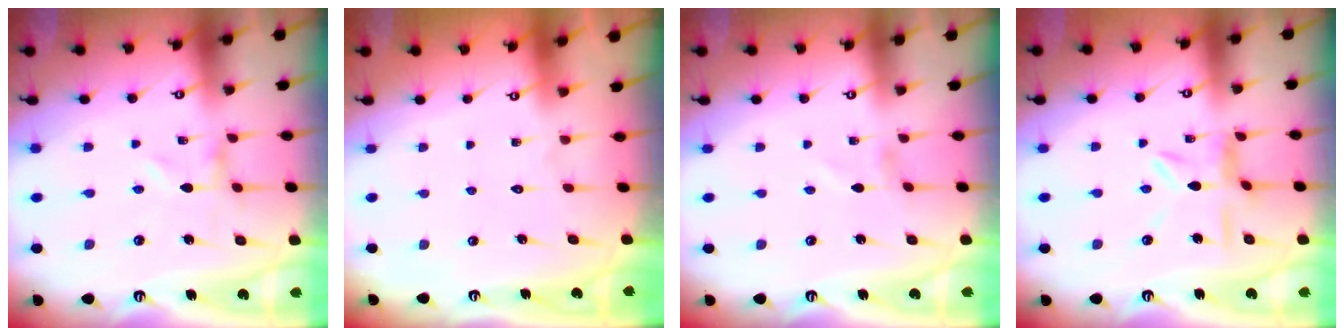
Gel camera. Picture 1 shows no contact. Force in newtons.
{"total": 1.6, "press": 1.6, "slide": 0.1}
{"total": 1.3, "press": 1.3, "slide": 0.1}
{"total": 6.0, "press": 6.0, "slide": 0.6}